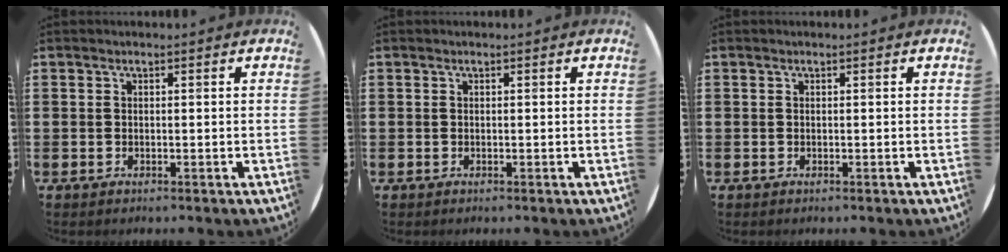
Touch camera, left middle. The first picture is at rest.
{"total": 0.0}
{"total": 0.0}